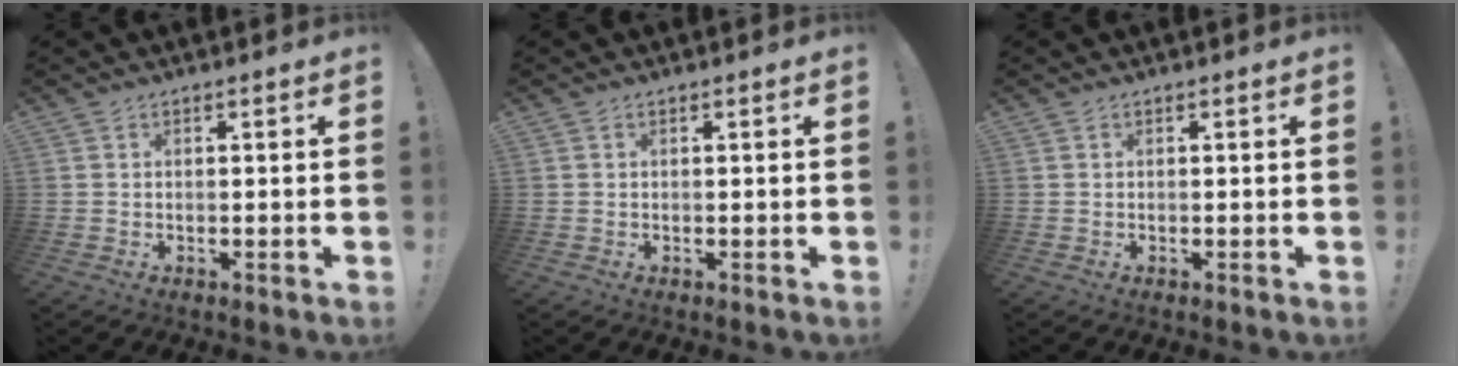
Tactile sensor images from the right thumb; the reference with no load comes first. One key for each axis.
{"total": 0.0}
{"total": 0.0}